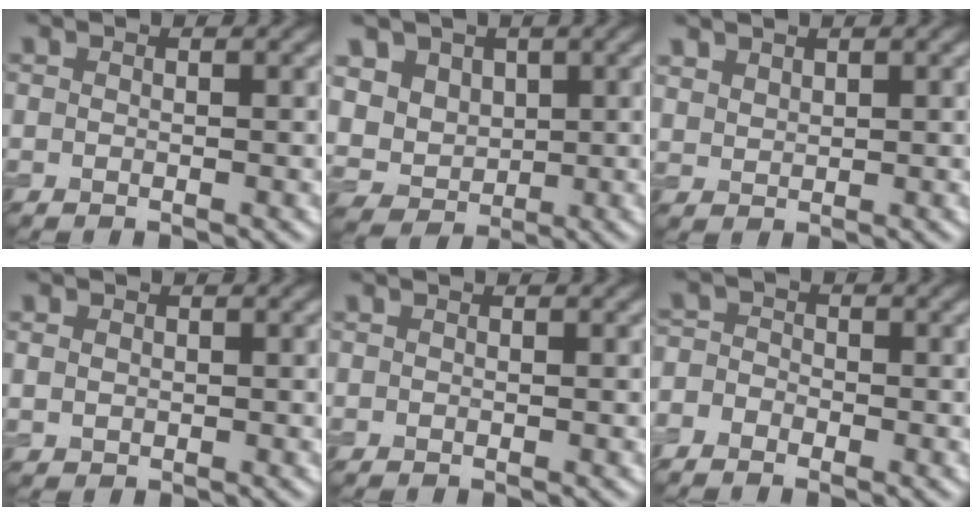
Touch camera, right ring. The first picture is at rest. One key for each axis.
{"total": 5.3, "fx": 1.6, "fy": 4.6, "fz": 2.1, "tx": -0.049, "ty": 0.001, "tz": 0.030}
{"total": 1.6, "fx": 1.4, "fy": 0.7, "fz": 0.4, "tx": -0.014, "ty": 0.002, "tz": 0.033}
{"total": 1.1, "fx": 0.3, "fy": 0.9, "fz": 0.5, "tx": -0.010, "ty": -0.002, "tz": 0.009}
{"total": 0.0}
{"total": 2.2, "fx": -1.4, "fy": 1.6, "fz": 0.7, "tx": -0.003, "ty": 0.008, "tz": -0.034}